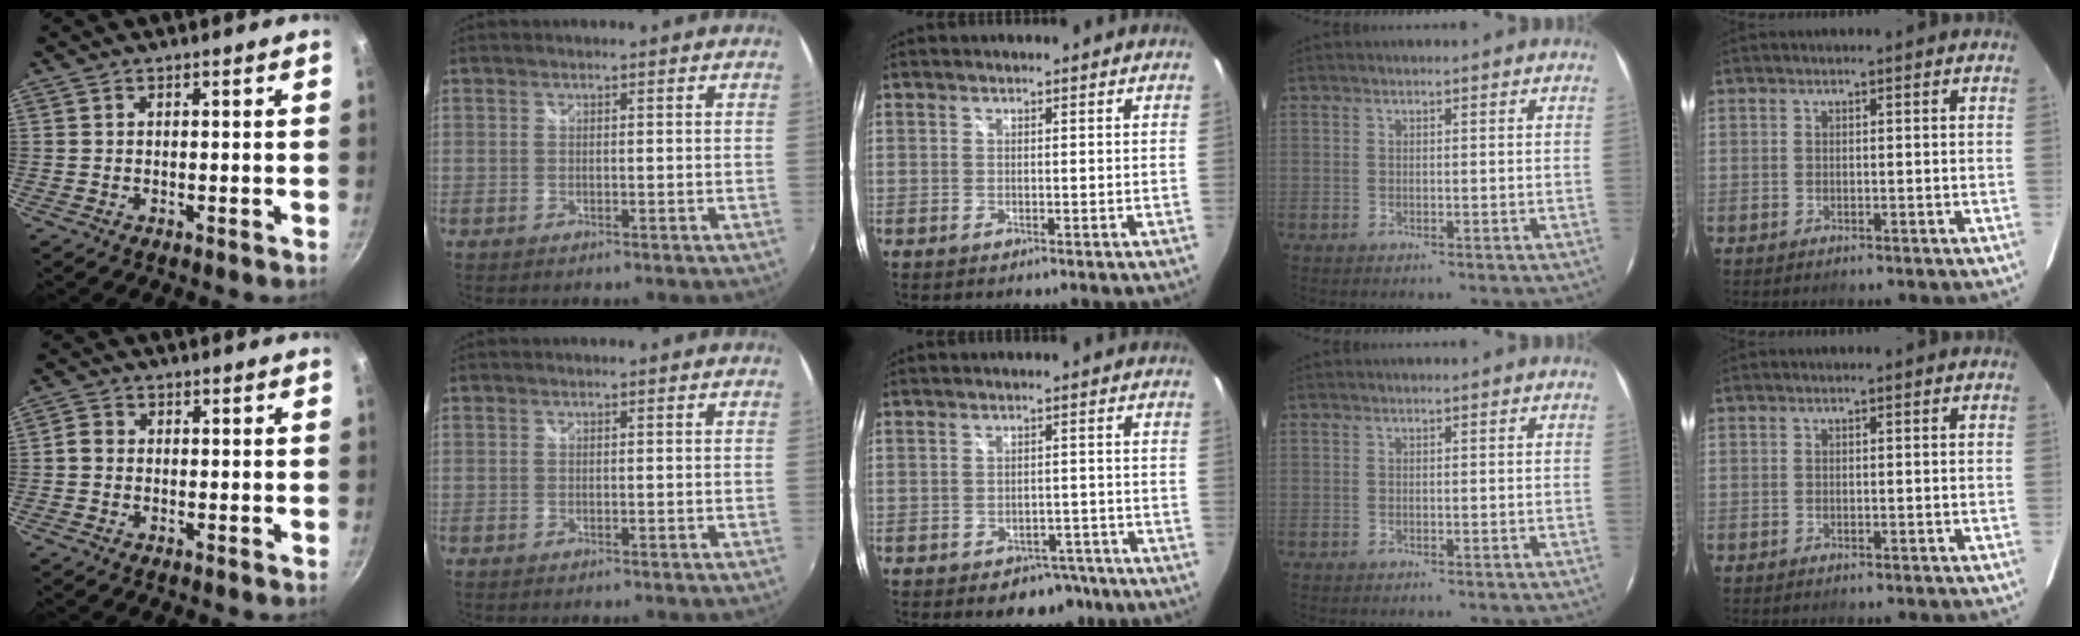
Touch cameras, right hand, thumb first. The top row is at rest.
{"thumb": {"total": 1.9, "force": [-0.4, 1.7, 0.9], "torque": [-0.017, 0.009, -0.014]}, "middle": {"total": 7.1, "force": [-4.9, 4.5, 2.5], "torque": [-0.041, 0.012, -0.049]}}